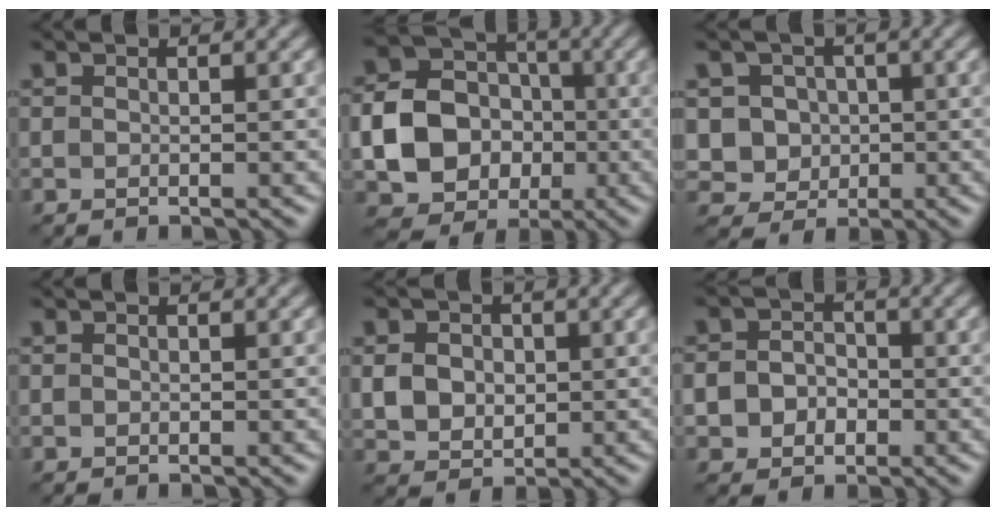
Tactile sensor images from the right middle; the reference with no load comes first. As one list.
[{"total": 8.0, "force": [-1.6, 6.7, 4.1], "torque": [-0.076, -0.006, -0.035]}, {"total": 4.8, "force": [0.5, 4.4, 1.8], "torque": [-0.031, 0.007, 0.004]}, {"total": 0.0}, {"total": 3.5, "force": [0.1, 2.9, 1.9], "torque": [-0.046, -0.008, -0.001]}, {"total": 4.6, "force": [-1.1, 4.0, 2.1], "torque": [-0.016, 0.000, -0.038]}]